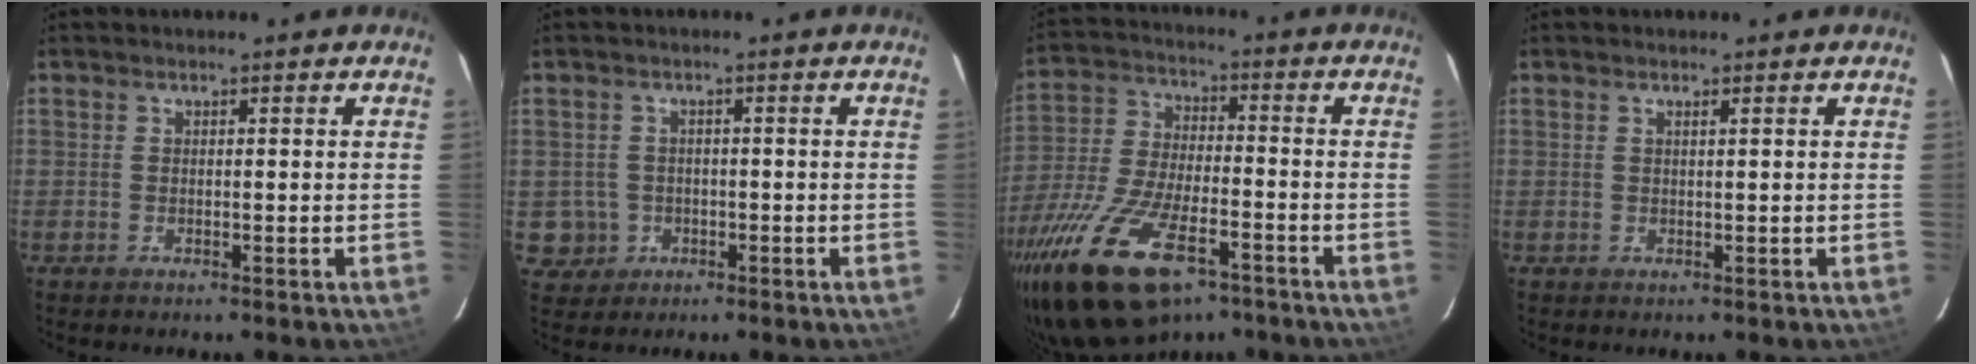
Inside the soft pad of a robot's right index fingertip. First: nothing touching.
{"total": 4.9, "force": [-1.0, 4.8, 0.3], "torque": [-0.014, 0.017, -0.006]}
{"total": 20.2, "force": [-12.5, 8.3, 13.6], "torque": [-0.286, -0.046, -0.221]}
{"total": 0.6, "force": [0.3, -0.2, 0.4], "torque": [-0.009, 0.000, 0.004]}